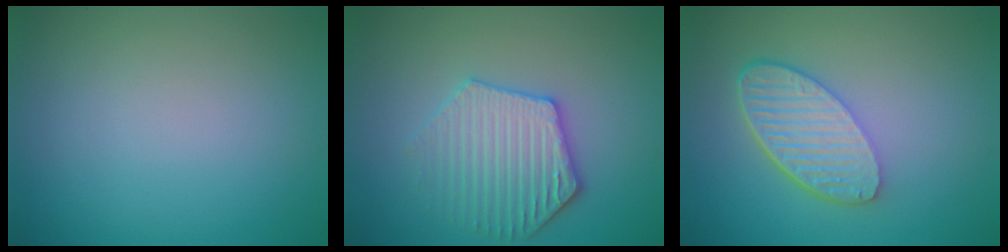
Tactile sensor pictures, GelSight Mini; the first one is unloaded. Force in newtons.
{"total": 3.9, "press": 3.7, "slide": 1.2}
{"total": 5.7, "press": 4.3, "slide": 3.8}